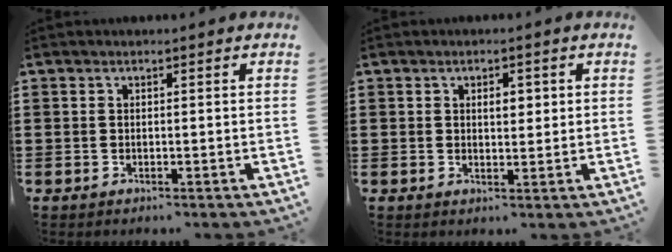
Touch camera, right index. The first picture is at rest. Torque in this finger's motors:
{"motor_torque": [0.60, 0.32, 0.17, 0.05]}